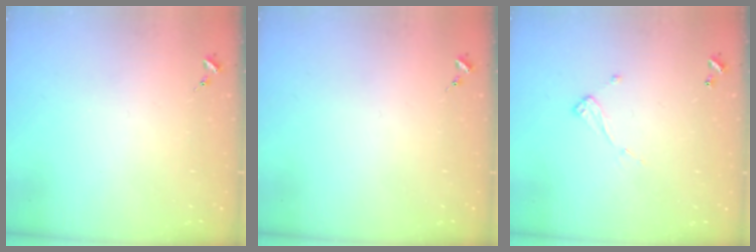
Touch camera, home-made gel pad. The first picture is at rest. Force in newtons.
{"total": 0.0}
{"total": 6.9, "press": 6.9, "slide": 0.3}